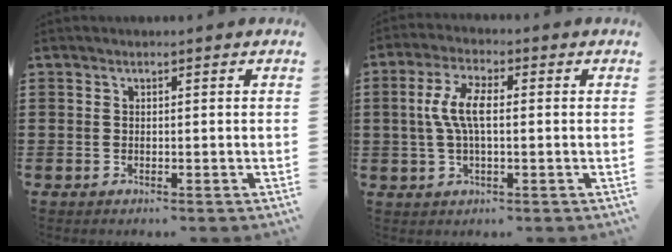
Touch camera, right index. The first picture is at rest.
{"total": 6.4, "force": [0.1, 2.4, 6.0], "torque": [-0.131, 0.002, -0.006]}